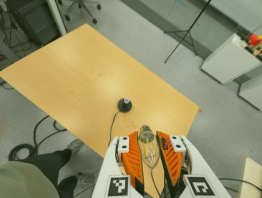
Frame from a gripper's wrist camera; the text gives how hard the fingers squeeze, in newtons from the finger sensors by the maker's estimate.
{"total": 19.2, "left": 21.2, "right": 17.3}